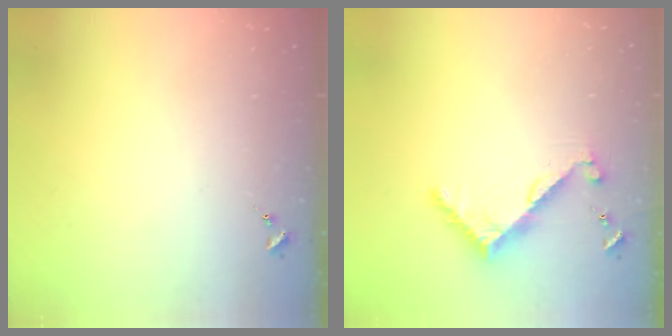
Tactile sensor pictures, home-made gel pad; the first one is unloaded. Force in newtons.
{"total": 7.3, "press": 7.3, "slide": 0.6}